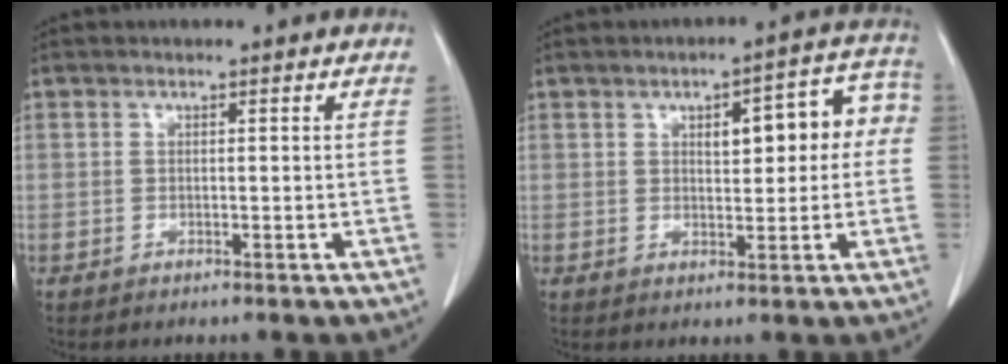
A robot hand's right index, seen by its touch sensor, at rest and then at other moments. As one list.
[{"total": 9.2, "force": [1.7, 3.7, 8.2], "torque": [-0.093, 0.038, 0.021]}]